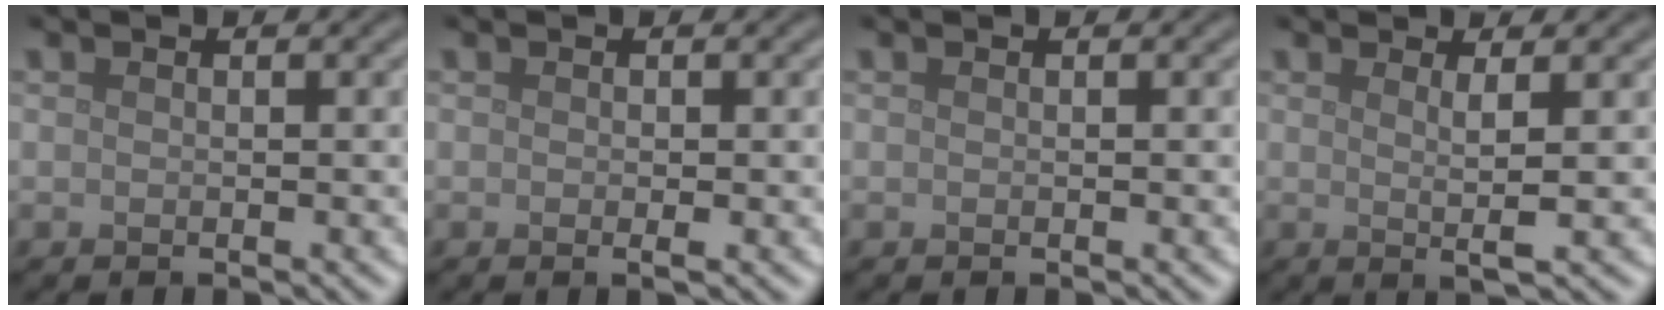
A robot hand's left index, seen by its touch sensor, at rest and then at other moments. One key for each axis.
{"total": 0.6, "fx": 0.0, "fy": 0.2, "fz": 0.5, "tx": -0.008, "ty": -0.003, "tz": -0.001}
{"total": 0.0}
{"total": 2.4, "fx": 0.6, "fy": 0.4, "fz": 2.3, "tx": -0.044, "ty": -0.004, "tz": 0.006}